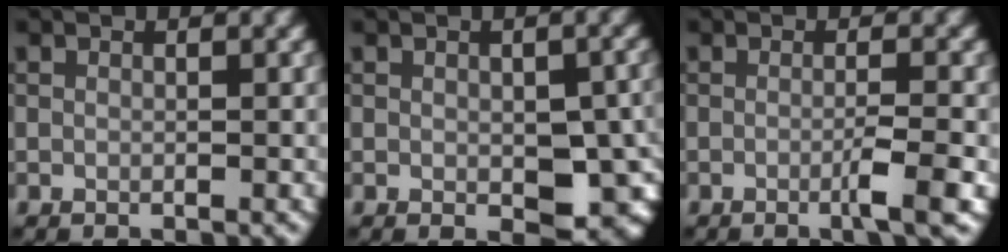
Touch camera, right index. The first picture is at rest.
{"total": 7.4, "force": [-1.6, 3.9, 6.1], "torque": [-0.083, -0.021, -0.007]}
{"total": 2.7, "force": [-0.9, 0.2, 2.5], "torque": [-0.038, 0.003, -0.020]}